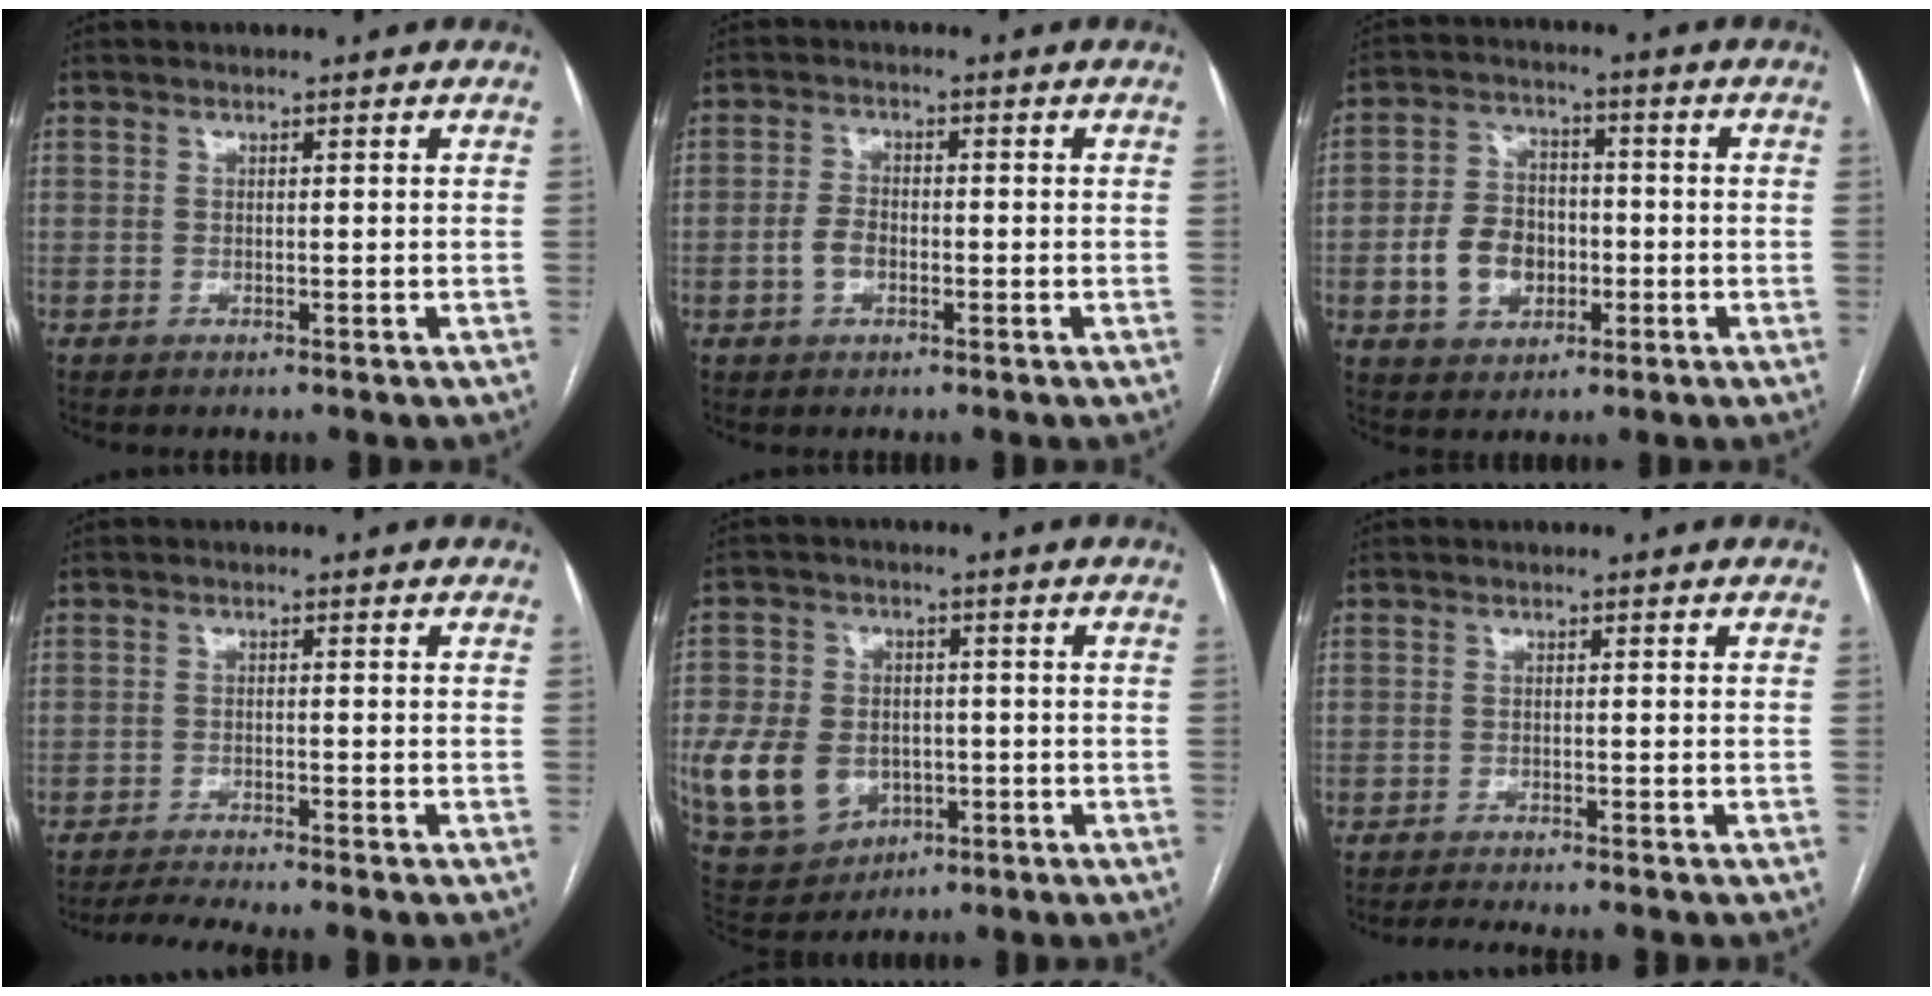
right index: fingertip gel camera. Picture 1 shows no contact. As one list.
[{"total": 3.5, "force": [-1.0, 2.3, 2.5], "torque": [-0.053, 0.009, -0.018]}, {"total": 8.8, "force": [-1.9, 6.7, 5.4], "torque": [-0.117, 0.022, -0.029]}, {"total": 4.8, "force": [-4.3, -1.4, 1.6], "torque": [-0.027, -0.015, -0.075]}, {"total": 15.7, "force": [-3.5, 12.2, 9.2], "torque": [-0.235, 0.008, -0.039]}, {"total": 3.7, "force": [-3.3, -0.9, 1.3], "torque": [-0.019, -0.008, -0.052]}]